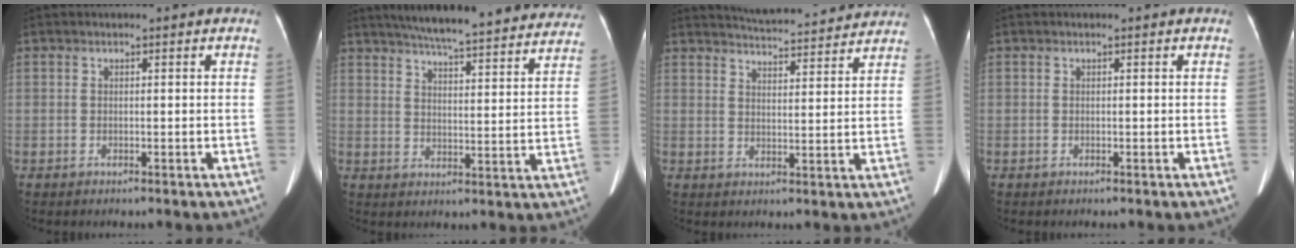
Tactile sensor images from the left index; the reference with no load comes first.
{"total": 27.7, "force": [24.9, 3.4, 11.6], "torque": [-0.173, -0.030, 0.305]}
{"total": 14.5, "force": [13.9, 1.9, 3.6], "torque": [-0.053, 0.015, 0.175]}
{"total": 0.0}